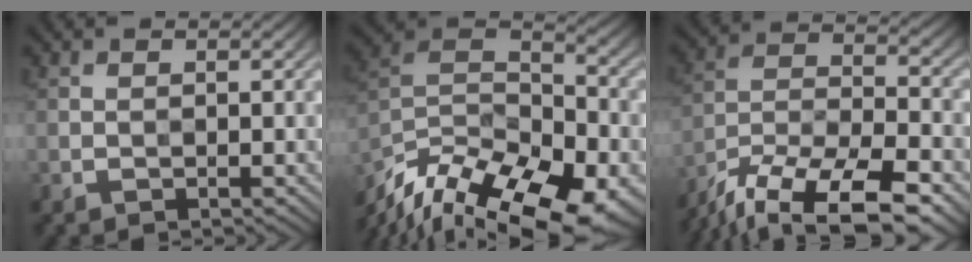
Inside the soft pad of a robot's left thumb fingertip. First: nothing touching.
{"total": 19.5, "force": [-14.8, 8.0, 10.0], "torque": [-0.203, -0.036, -0.226]}
{"total": 17.0, "force": [-12.7, 5.8, 9.6], "torque": [-0.204, -0.039, -0.205]}